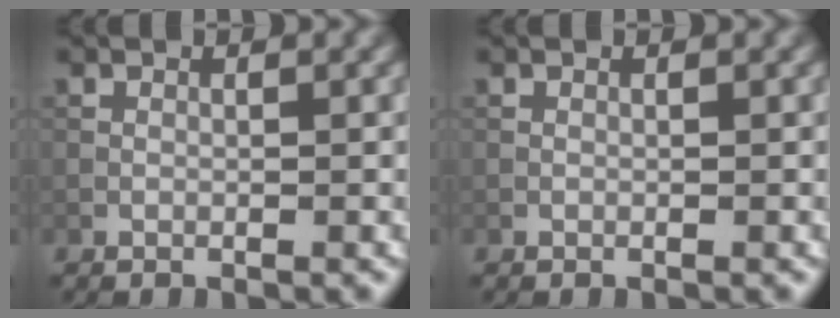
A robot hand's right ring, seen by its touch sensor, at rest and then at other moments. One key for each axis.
{"total": 0.0}